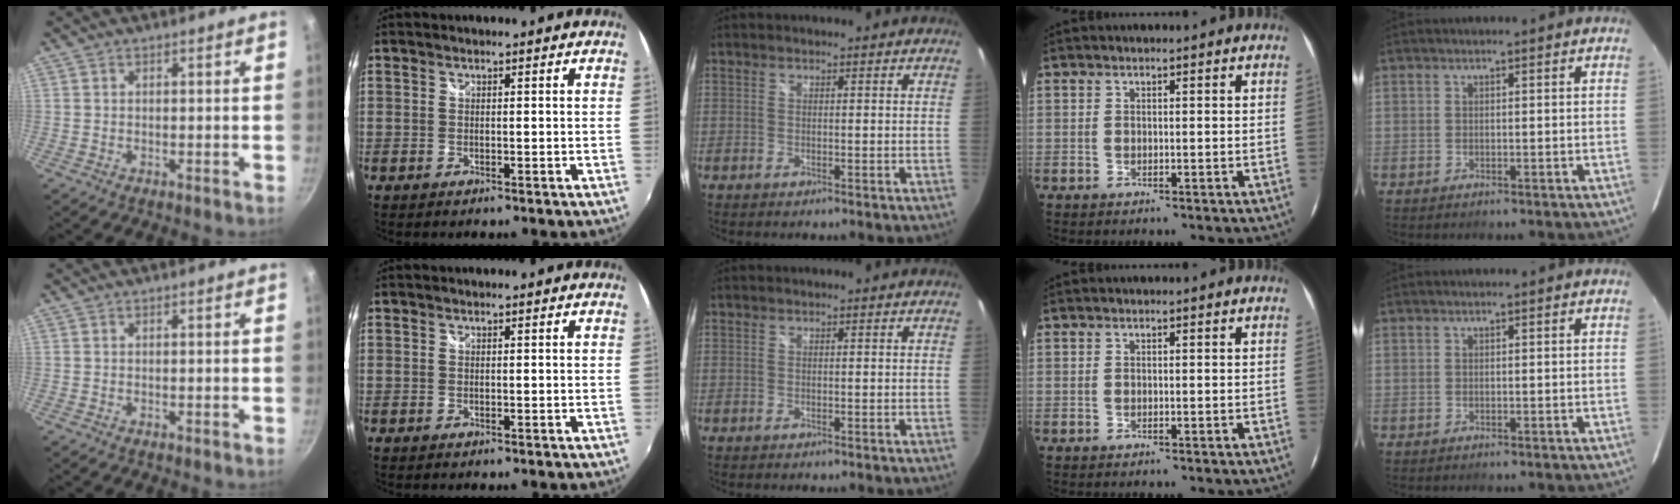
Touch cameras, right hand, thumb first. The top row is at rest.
{}